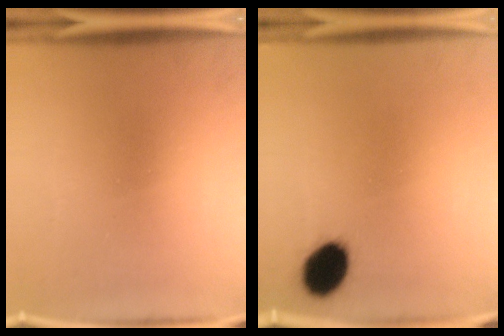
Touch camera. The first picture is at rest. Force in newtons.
{"total": 8.3}